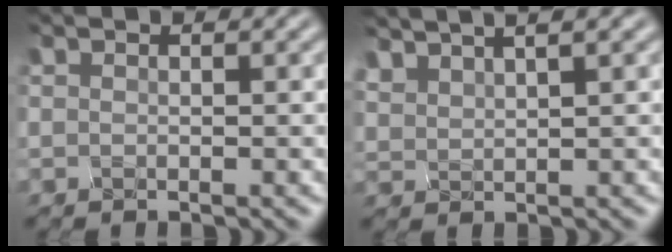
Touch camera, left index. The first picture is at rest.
{"total": 4.3, "force": [3.4, 1.0, 2.4], "torque": [-0.071, 0.021, 0.058]}